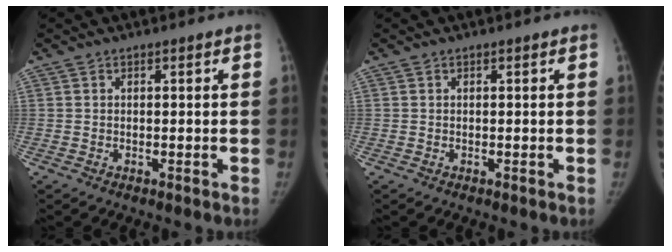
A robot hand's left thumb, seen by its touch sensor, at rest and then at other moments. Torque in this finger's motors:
{"motor_torque": [0.00, 0.00, 0.19, -0.17, 0.00]}